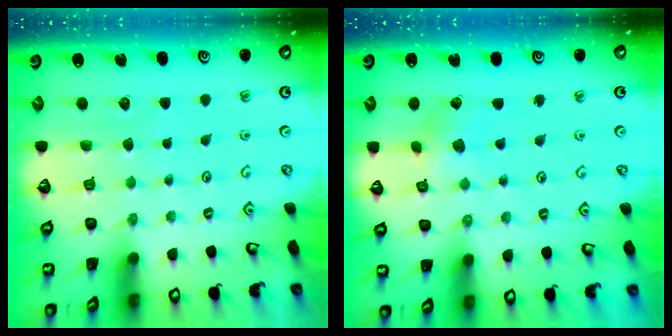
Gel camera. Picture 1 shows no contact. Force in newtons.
{"total": 3.5, "press": 3.4, "slide": 0.6}